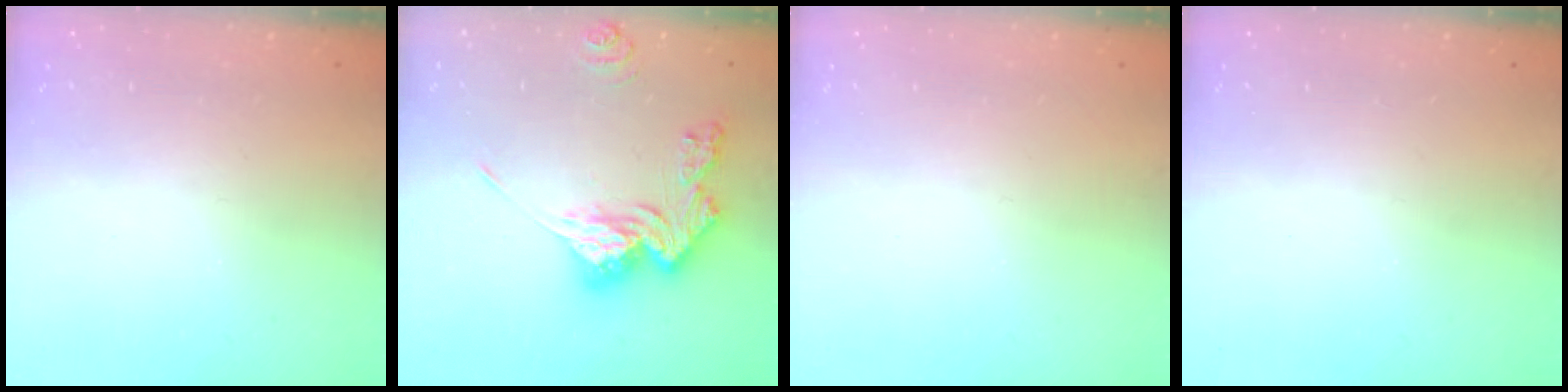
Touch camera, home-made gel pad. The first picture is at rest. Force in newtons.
{"total": 15.3, "press": 15.2, "slide": 1.4}
{"total": 0.0}
{"total": 0.0}